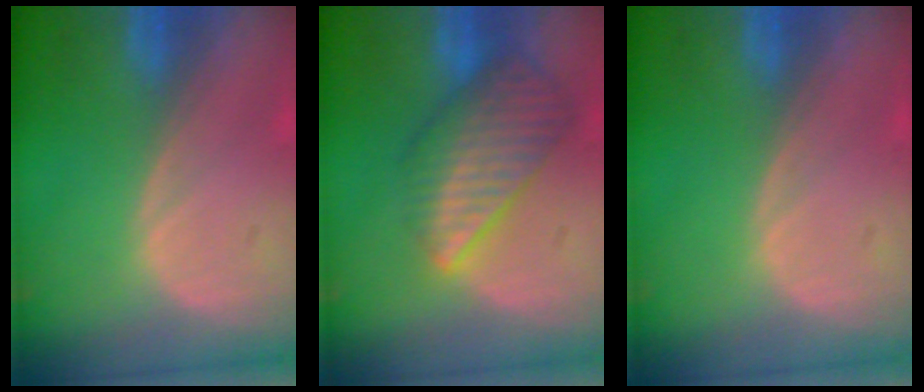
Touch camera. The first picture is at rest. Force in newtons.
{"total": 8.4, "press": 7.5, "slide": 3.9}
{"total": 0.0}